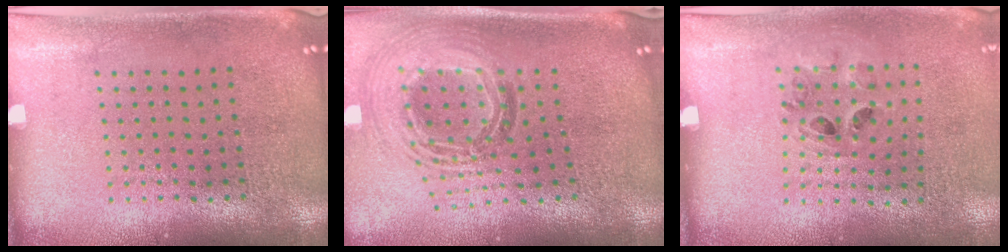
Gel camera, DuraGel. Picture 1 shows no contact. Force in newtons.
{"total": 1.7, "press": 1.5, "slide": 0.9}
{"total": 0.9, "press": 0.7, "slide": 0.4}